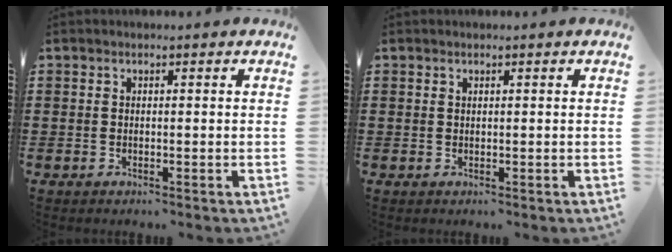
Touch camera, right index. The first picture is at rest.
{"total": 0.0}